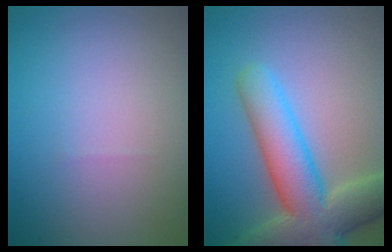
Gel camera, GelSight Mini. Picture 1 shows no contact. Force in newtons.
{"total": 9.6, "press": 9.6, "slide": 0.7}